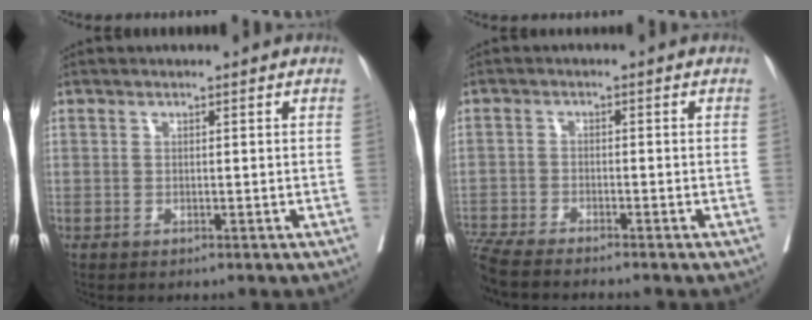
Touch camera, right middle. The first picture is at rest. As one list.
[{"total": 9.1, "force": [-8.2, 0.3, 3.9], "torque": [-0.063, -0.018, -0.140]}]